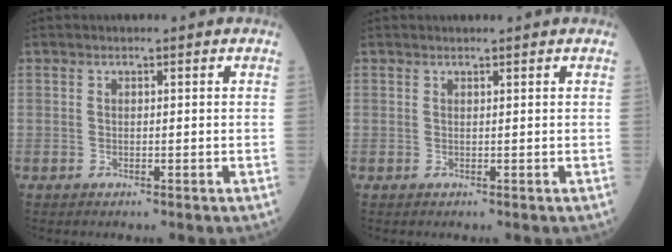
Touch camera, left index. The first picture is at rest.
{"total": 1.4, "force": [1.4, -0.1, 0.4], "torque": [-0.009, 0.009, 0.022]}